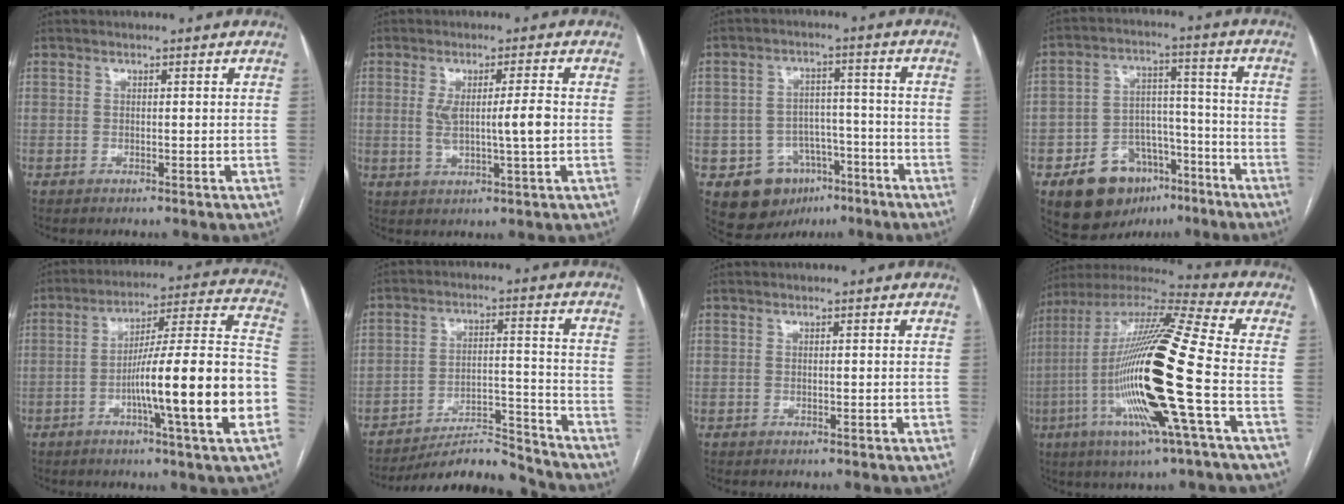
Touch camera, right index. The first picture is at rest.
{"total": 6.1, "force": [0.1, 0.2, 6.1], "torque": [-0.107, 0.000, 0.007]}
{"total": 9.7, "force": [-5.0, 7.7, 3.0], "torque": [-0.041, 0.027, -0.066]}
{"total": 12.8, "force": [-7.4, 8.3, 6.4], "torque": [-0.102, 0.031, -0.109]}
{"total": 19.5, "force": [-5.7, -0.4, 18.6], "torque": [-0.247, 0.011, -0.090]}
{"total": 11.1, "force": [-11.0, 1.1, 1.2], "torque": [-0.011, 0.030, -0.178]}
{"total": 0.0}
{"total": 23.2, "force": [-5.1, 0.4, 22.7], "torque": [-0.454, -0.023, -0.110]}